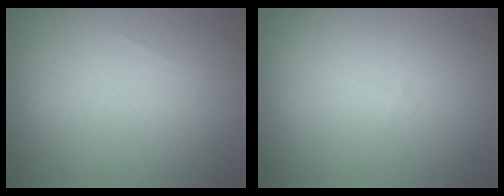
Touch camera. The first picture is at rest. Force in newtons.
{"total": 0.0}